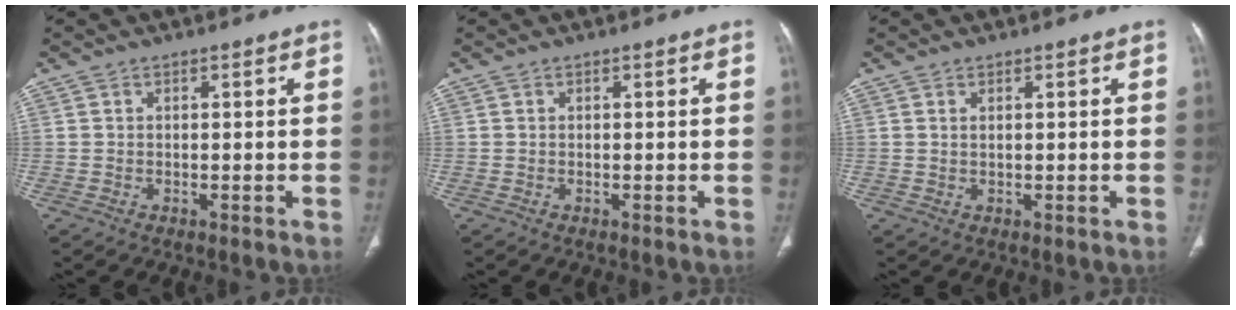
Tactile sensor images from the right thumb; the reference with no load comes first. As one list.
[{"total": 0.0}, {"total": 0.7, "force": [0.4, 0.2, 0.5], "torque": [-0.011, 0.001, 0.008]}]